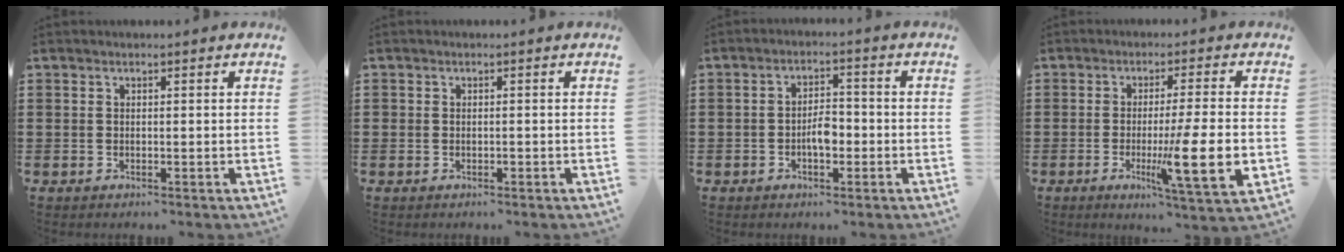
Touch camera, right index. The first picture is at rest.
{"total": 0.6, "force": [-0.3, 0.3, 0.3], "torque": [-0.007, -0.001, -0.006]}
{"total": 3.9, "force": [-1.1, 1.8, 3.3], "torque": [-0.060, 0.007, -0.021]}
{"total": 11.4, "force": [-2.3, 1.0, 11.1], "torque": [-0.188, -0.018, -0.040]}